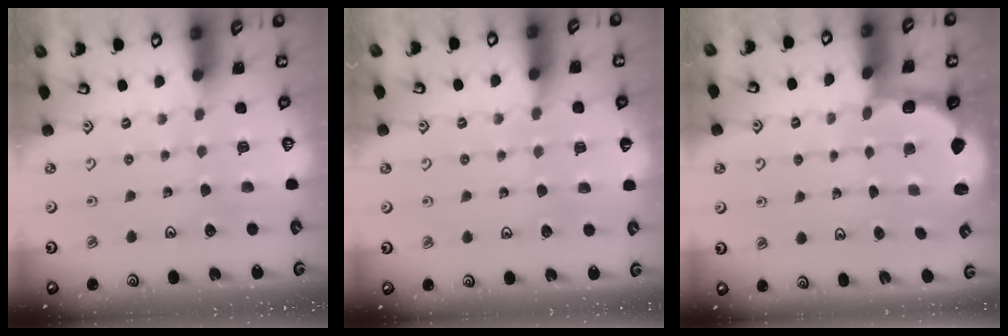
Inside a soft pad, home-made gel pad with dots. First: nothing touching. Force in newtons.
{"total": 5.2, "press": 5.1, "slide": 0.6}
{"total": 2.7, "press": 2.2, "slide": 1.5}